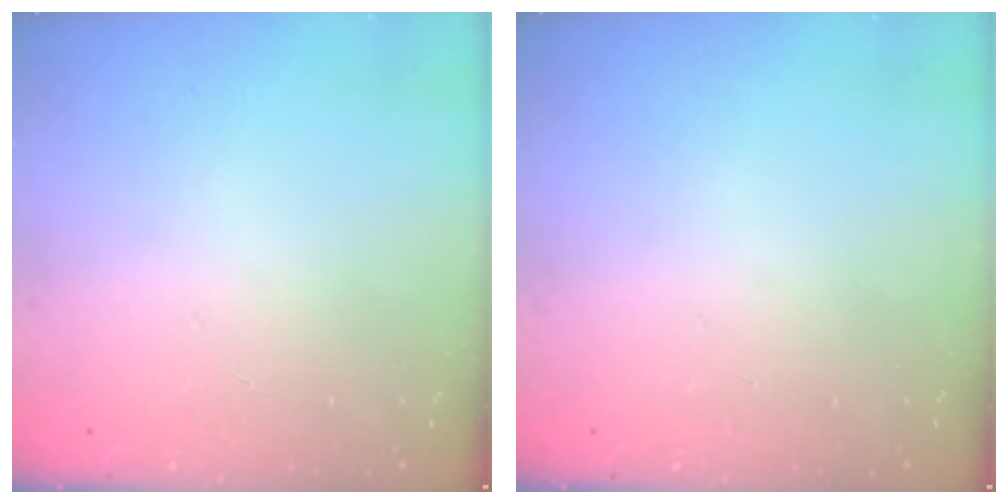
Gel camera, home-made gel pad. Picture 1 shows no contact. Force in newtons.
{"total": 0.0}